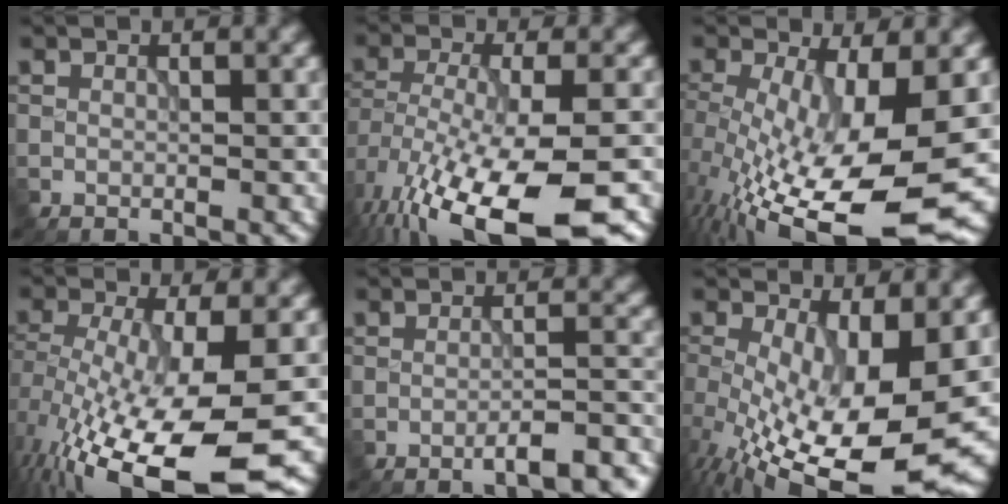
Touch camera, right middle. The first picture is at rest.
{"total": 14.5, "force": [-8.7, 5.1, 10.4], "torque": [-0.220, -0.047, -0.121]}
{"total": 14.4, "force": [-3.4, 5.1, 13.1], "torque": [-0.243, -0.039, -0.042]}
{"total": 13.6, "force": [-5.8, 4.5, 11.4], "torque": [-0.228, -0.034, -0.087]}
{"total": 5.5, "force": [-3.7, 1.3, 3.8], "torque": [-0.049, 0.012, -0.048]}
{"total": 13.7, "force": [-2.1, 5.2, 12.4], "torque": [-0.209, -0.033, -0.020]}